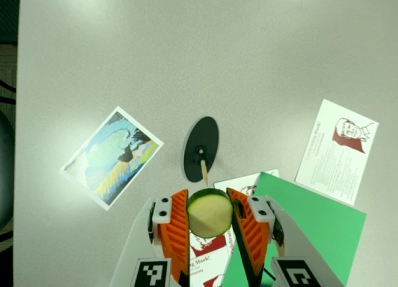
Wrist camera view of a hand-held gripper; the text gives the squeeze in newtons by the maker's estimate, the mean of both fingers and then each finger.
{"total": 13.9, "left": 14.1, "right": 13.6}